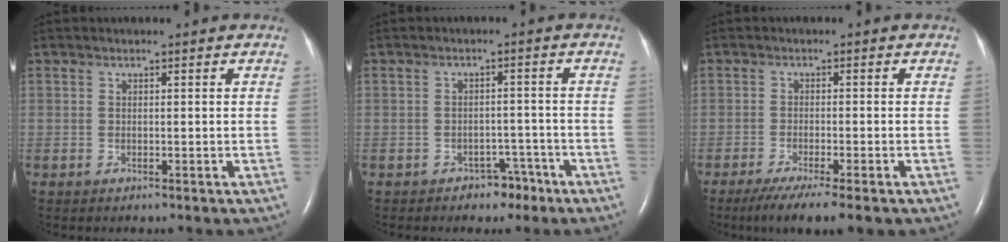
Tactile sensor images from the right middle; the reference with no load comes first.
{"total": 3.3, "force": [-2.3, 2.2, 0.9], "torque": [-0.011, 0.011, -0.026]}
{"total": 6.9, "force": [-4.9, 0.2, 4.9], "torque": [-0.079, -0.018, -0.077]}